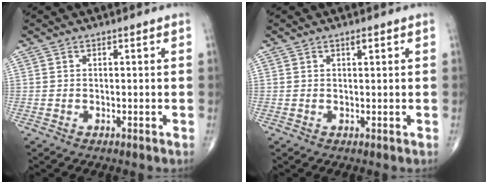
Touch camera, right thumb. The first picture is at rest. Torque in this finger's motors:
{"motor_torque": [2.18, 2.83, 0.10, 0.03, 0.00]}